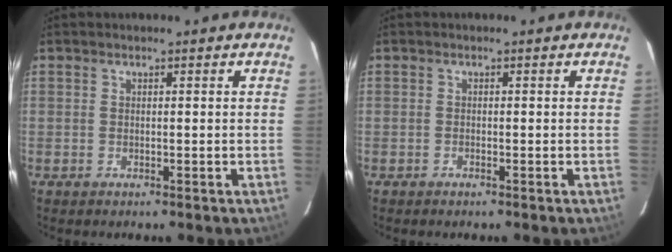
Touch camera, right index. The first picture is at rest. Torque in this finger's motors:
{"motor_torque": [0.15, -0.09, 0.01, 0.00]}